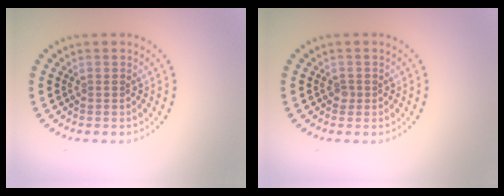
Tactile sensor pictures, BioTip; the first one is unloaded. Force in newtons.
{"total": 0.6, "press": 0.5, "slide": 0.4}